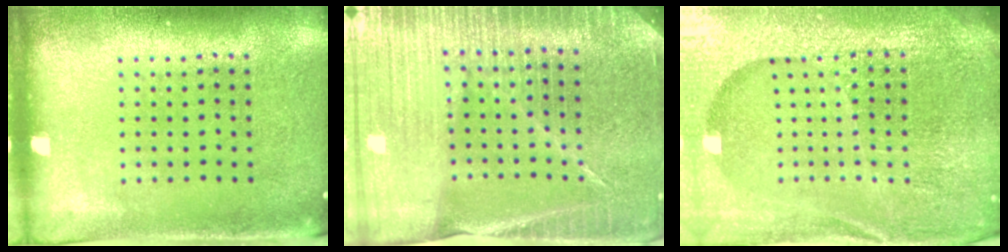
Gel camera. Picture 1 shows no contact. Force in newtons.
{"total": 4.7, "press": 4.4, "slide": 1.8}
{"total": 6.3, "press": 5.5, "slide": 3.1}